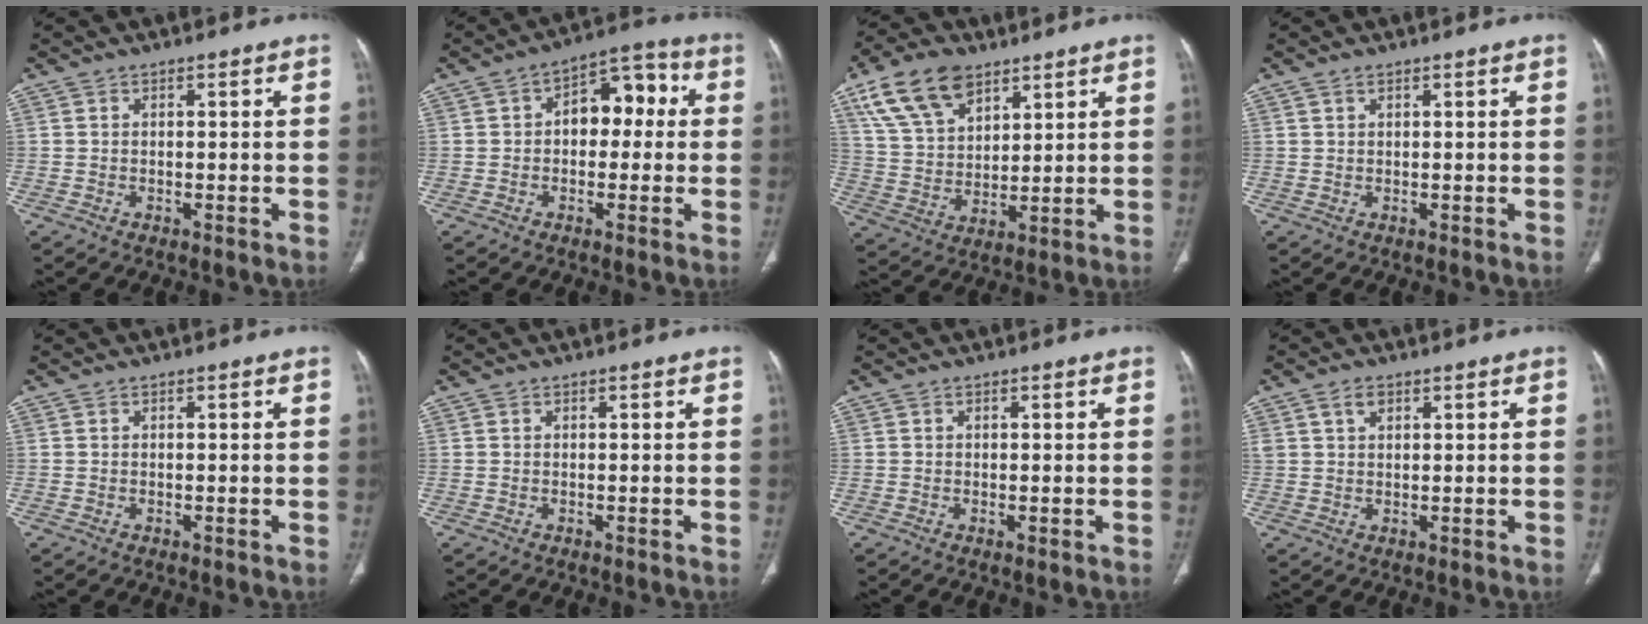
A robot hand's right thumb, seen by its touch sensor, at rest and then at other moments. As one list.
[{"total": 12.8, "force": [1.1, 8.2, 9.8], "torque": [-0.091, 0.046, 0.002]}, {"total": 14.3, "force": [8.5, 8.1, 8.1], "torque": [-0.134, -0.021, 0.166]}, {"total": 0.6, "force": [0.5, 0.3, 0.3], "torque": [-0.010, 0.002, 0.011]}, {"total": 0.0}, {"total": 0.0}, {"total": 0.6, "force": [0.0, 0.2, 0.6], "torque": [-0.013, -0.003, 0.002]}, {"total": 2.6, "force": [1.4, 1.6, 1.5], "torque": [-0.025, -0.003, 0.031]}]